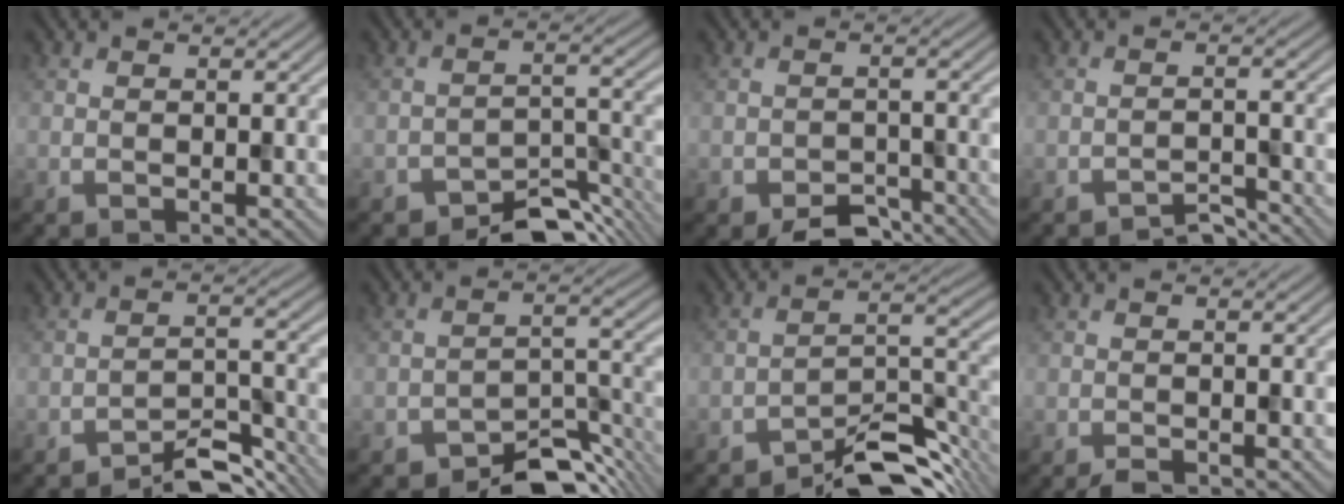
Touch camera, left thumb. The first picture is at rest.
{"total": 7.0, "force": [-5.7, 2.7, 3.0], "torque": [-0.036, -0.003, -0.097]}
{"total": 4.3, "force": [-3.4, 1.9, 1.8], "torque": [-0.027, -0.006, -0.059]}
{"total": 2.7, "force": [-2.6, 0.4, 0.7], "torque": [-0.007, 0.005, -0.048]}
{"total": 5.7, "force": [-4.9, 1.4, 2.5], "torque": [-0.033, 0.006, -0.083]}
{"total": 7.9, "force": [-6.2, 3.1, 3.7], "torque": [-0.040, -0.002, -0.108]}
{"total": 8.7, "force": [-7.0, 2.3, 4.6], "torque": [-0.056, 0.008, -0.131]}
{"total": 1.3, "force": [-1.1, 0.4, 0.6], "torque": [-0.009, -0.001, -0.020]}